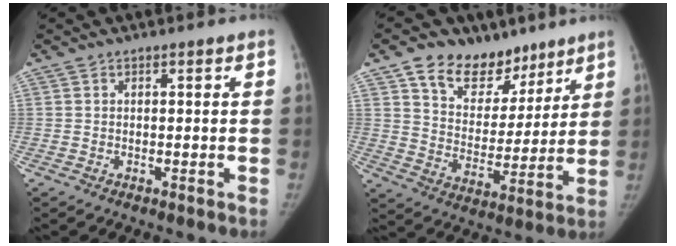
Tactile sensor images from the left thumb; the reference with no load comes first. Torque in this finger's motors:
{"motor_torque": [-0.08, 0.12, 0.39, -0.39, 0.04]}